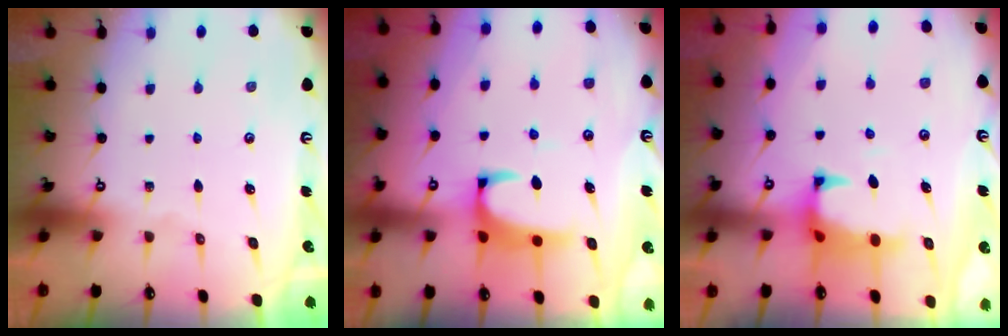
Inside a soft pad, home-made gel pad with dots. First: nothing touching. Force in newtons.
{"total": 2.3, "press": 2.1, "slide": 1.0}
{"total": 1.2, "press": 0.5, "slide": 1.0}